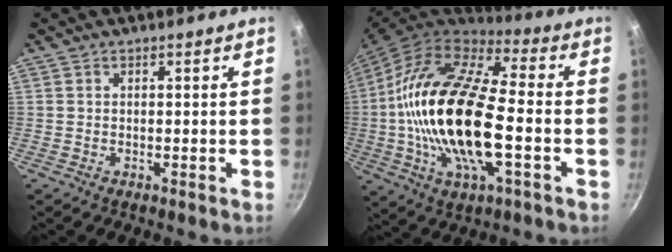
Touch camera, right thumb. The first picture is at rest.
{"total": 25.1, "force": [-2.5, 10.2, 22.8], "torque": [-0.439, 0.021, -0.061]}